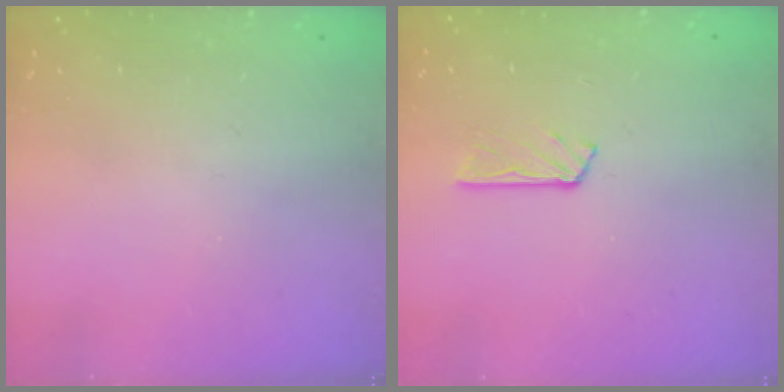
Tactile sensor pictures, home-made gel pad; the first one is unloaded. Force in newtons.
{"total": 3.2, "press": 3.2, "slide": 0.3}